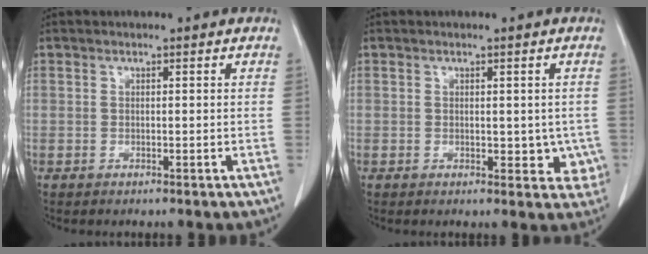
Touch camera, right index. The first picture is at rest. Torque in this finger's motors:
{"motor_torque": [-0.06, -0.01, 0.02, 0.00]}